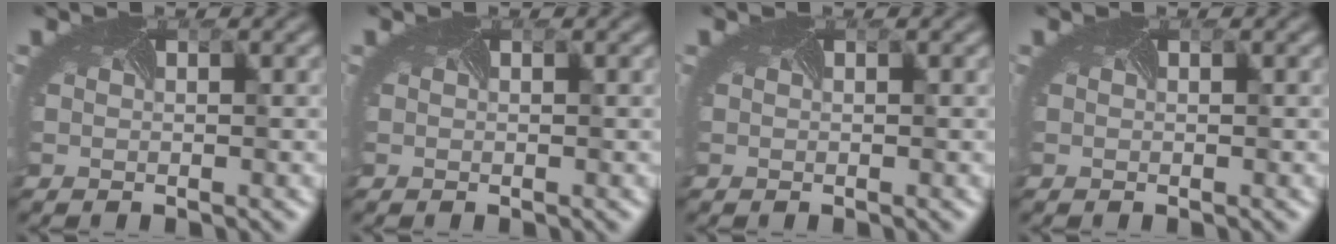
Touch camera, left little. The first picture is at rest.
{"total": 0.0}
{"total": 0.0}
{"total": 0.0}